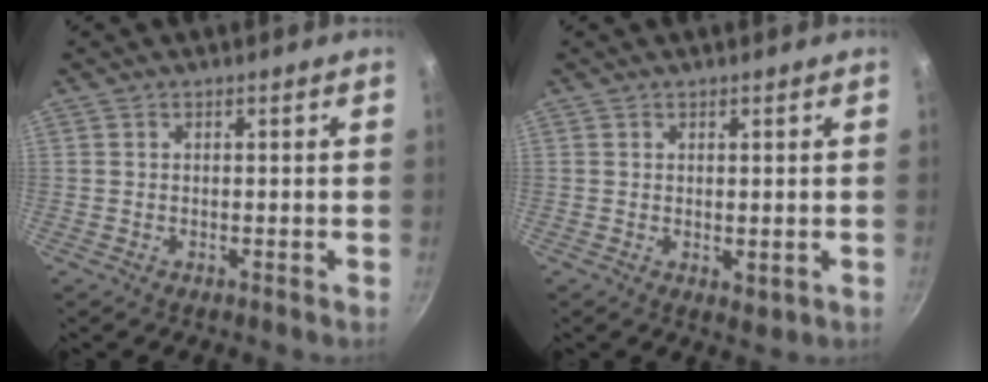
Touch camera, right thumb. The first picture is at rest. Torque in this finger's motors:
{"motor_torque": [-0.28, 0.02, -0.08, -0.09, 0.00]}